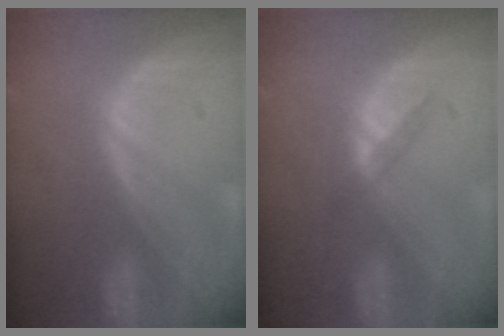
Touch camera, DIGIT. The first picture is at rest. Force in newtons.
{"total": 1.9, "press": 1.7, "slide": 1.0}